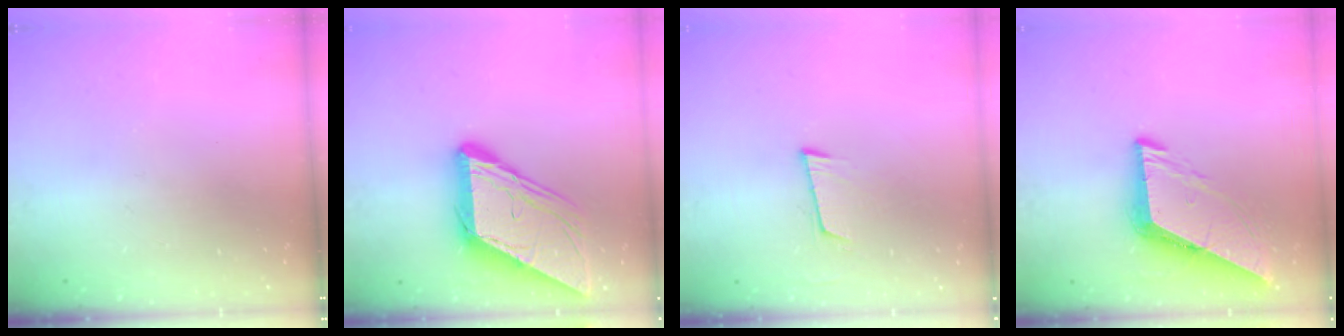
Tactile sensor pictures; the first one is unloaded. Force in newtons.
{"total": 12.0, "press": 12.0, "slide": 1.2}
{"total": 5.8, "press": 5.5, "slide": 1.9}
{"total": 8.2, "press": 8.2, "slide": 0.6}